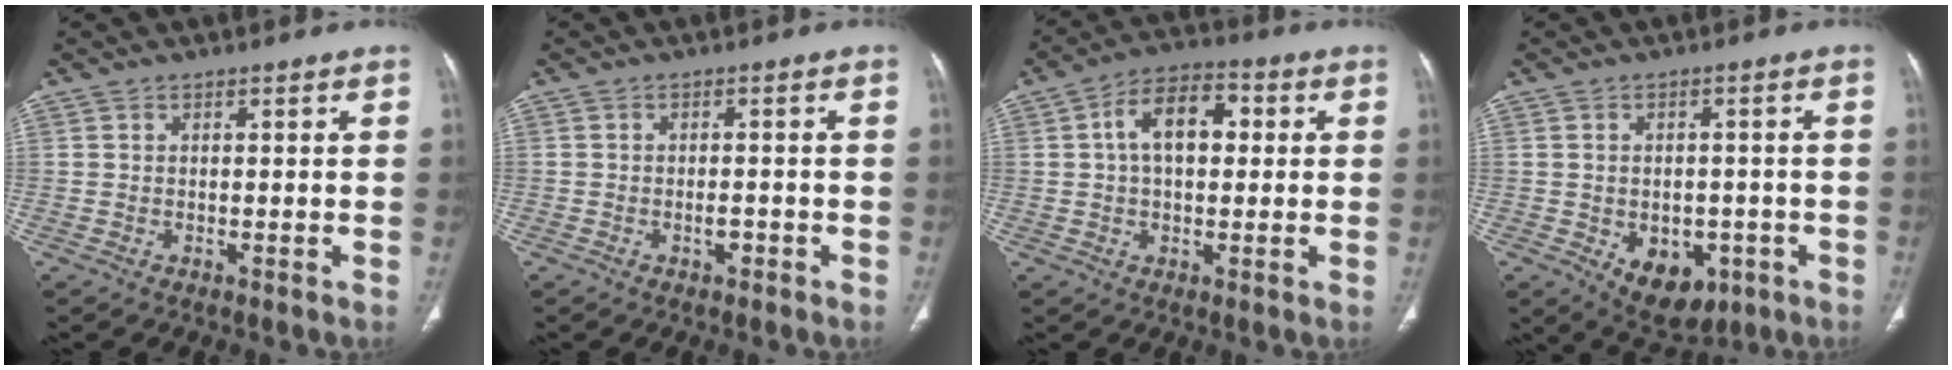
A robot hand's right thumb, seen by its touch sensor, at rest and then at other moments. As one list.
[{"total": 1.7, "force": [-0.9, 1.0, 1.0], "torque": [-0.013, 0.006, -0.014]}, {"total": 10.3, "force": [1.7, 6.2, 8.0], "torque": [-0.124, 0.024, 0.022]}, {"total": 9.9, "force": [-3.8, 6.7, 6.2], "torque": [-0.065, 0.012, -0.035]}]